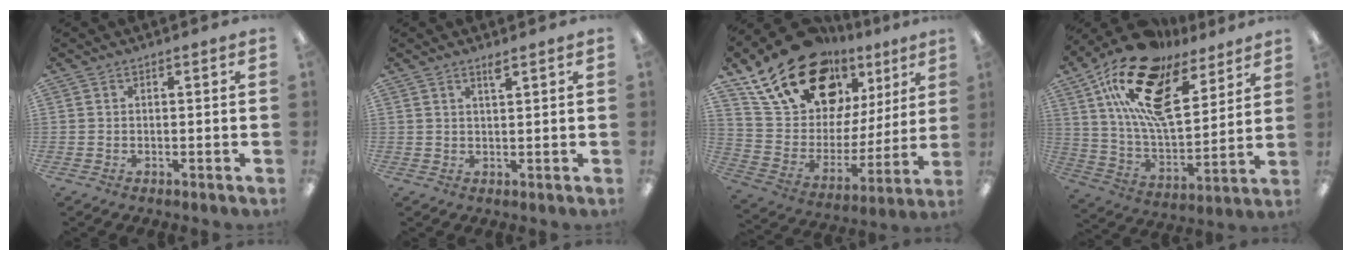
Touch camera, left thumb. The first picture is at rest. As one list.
[{"total": 1.8, "force": [1.5, 0.0, 1.0], "torque": [-0.023, -0.002, 0.027]}, {"total": 23.2, "force": [16.9, 11.7, 10.8], "torque": [-0.193, -0.105, 0.309]}, {"total": 22.1, "force": [13.4, 10.1, 14.4], "torque": [-0.273, -0.068, 0.233]}]